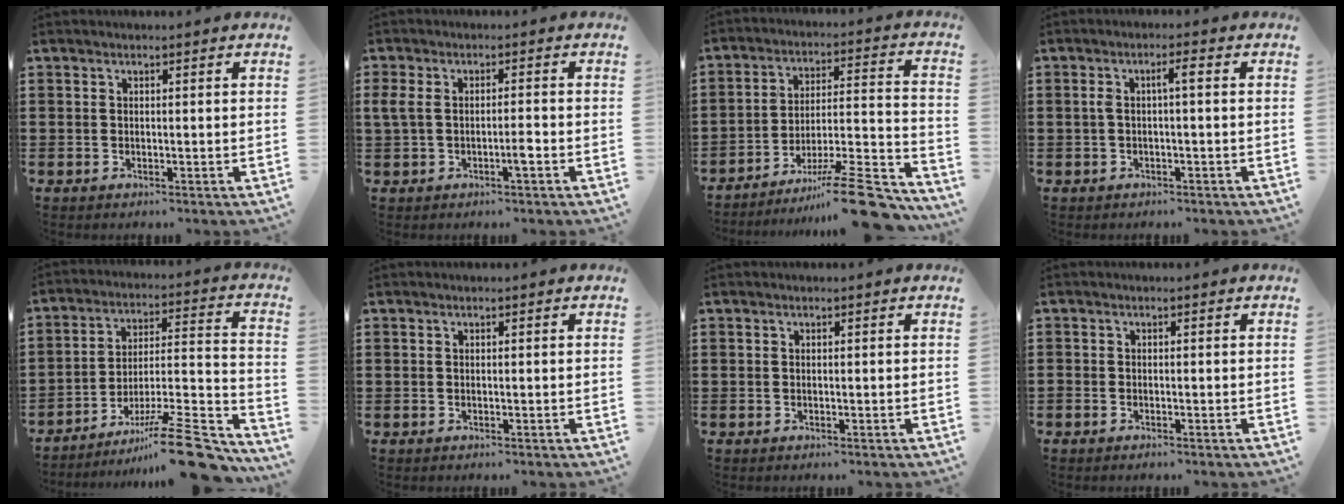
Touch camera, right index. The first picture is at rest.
{"total": 3.4, "force": [-0.8, 1.3, 3.1], "torque": [-0.063, 0.004, -0.017]}
{"total": 13.5, "force": [-10.4, 2.1, 8.3], "torque": [-0.100, 0.038, -0.185]}
{"total": 2.6, "force": [0.0, 0.3, 2.6], "torque": [-0.057, 0.001, -0.006]}
{"total": 14.5, "force": [-10.4, 3.1, 9.6], "torque": [-0.119, 0.046, -0.180]}
{"total": 0.0}
{"total": 0.0}
{"total": 0.6, "force": [-0.6, 0.2, 0.2], "torque": [-0.005, -0.002, -0.011]}